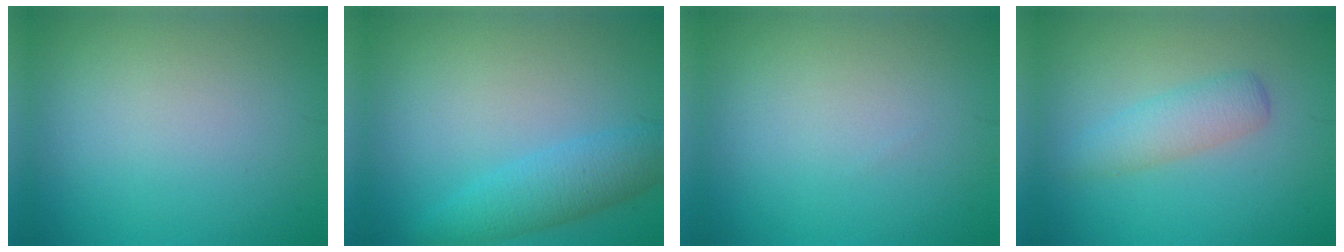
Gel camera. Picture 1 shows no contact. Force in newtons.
{"total": 3.6, "press": 3.6, "slide": 0.1}
{"total": 0.0}
{"total": 2.6, "press": 2.6, "slide": 0.0}